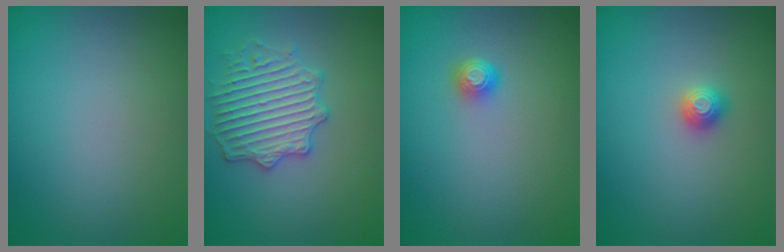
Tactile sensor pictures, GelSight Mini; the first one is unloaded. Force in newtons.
{"total": 4.0, "press": 4.0, "slide": 0.5}
{"total": 1.6, "press": 1.2, "slide": 1.2}
{"total": 1.1, "press": 1.1, "slide": 0.2}